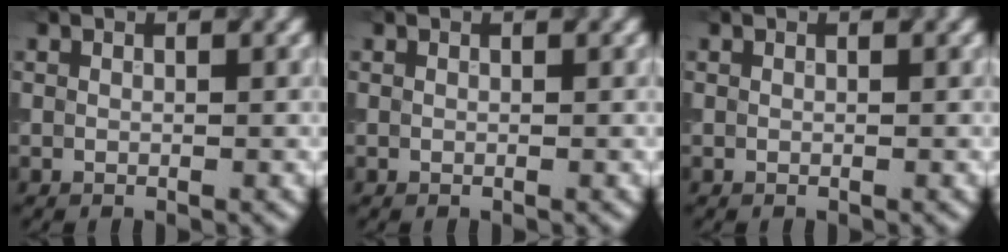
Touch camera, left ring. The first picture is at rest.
{"total": 0.0}
{"total": 0.0}